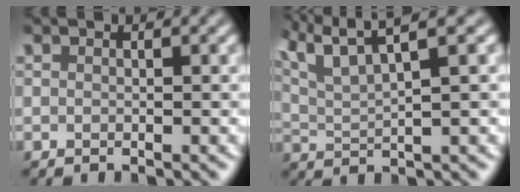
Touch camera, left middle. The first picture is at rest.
{"total": 7.4, "force": [5.1, 1.9, 5.1], "torque": [-0.091, 0.028, 0.070]}